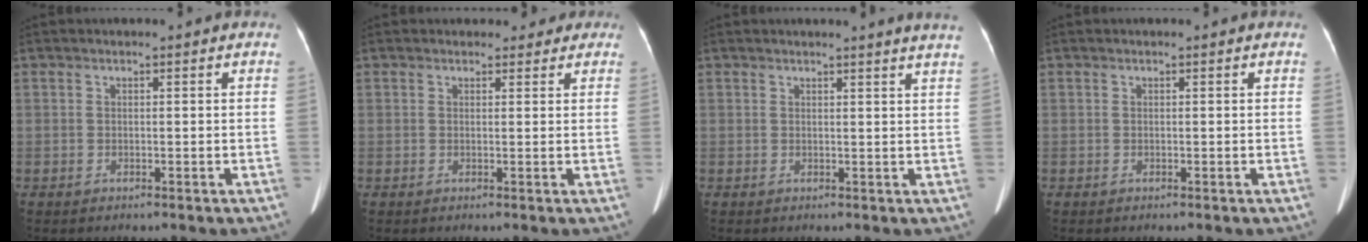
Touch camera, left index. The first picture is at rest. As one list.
[{"total": 3.0, "force": [2.4, 1.8, 0.2], "torque": [0.011, 0.002, 0.020]}, {"total": 4.8, "force": [4.4, -0.9, 1.8], "torque": [-0.019, -0.008, 0.028]}, {"total": 0.0}]